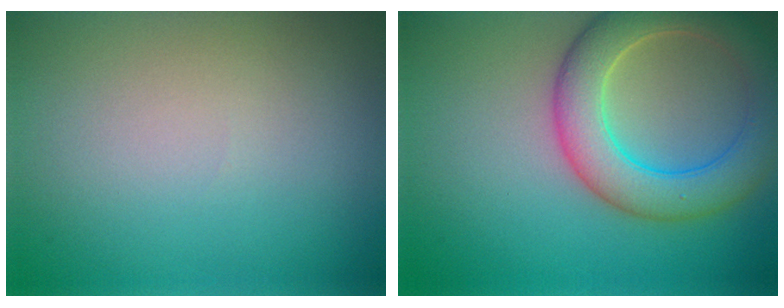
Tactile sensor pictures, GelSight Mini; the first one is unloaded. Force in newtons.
{"total": 6.7, "press": 6.7, "slide": 0.2}